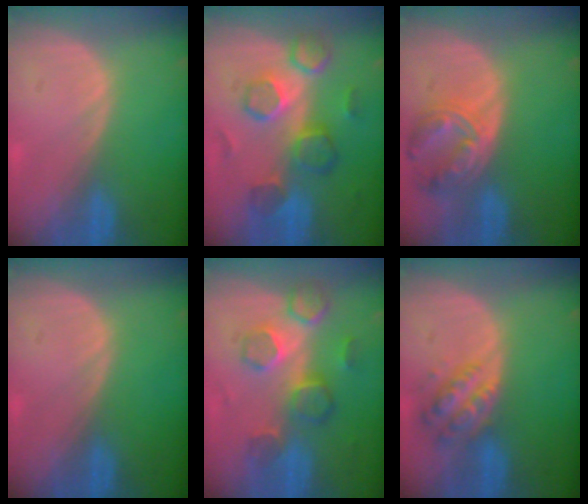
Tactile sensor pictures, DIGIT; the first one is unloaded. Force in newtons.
{"total": 8.7, "press": 8.4, "slide": 2.3}
{"total": 8.0, "press": 7.0, "slide": 3.9}
{"total": 0.0}
{"total": 8.7, "press": 7.6, "slide": 4.3}
{"total": 6.0, "press": 5.4, "slide": 2.6}